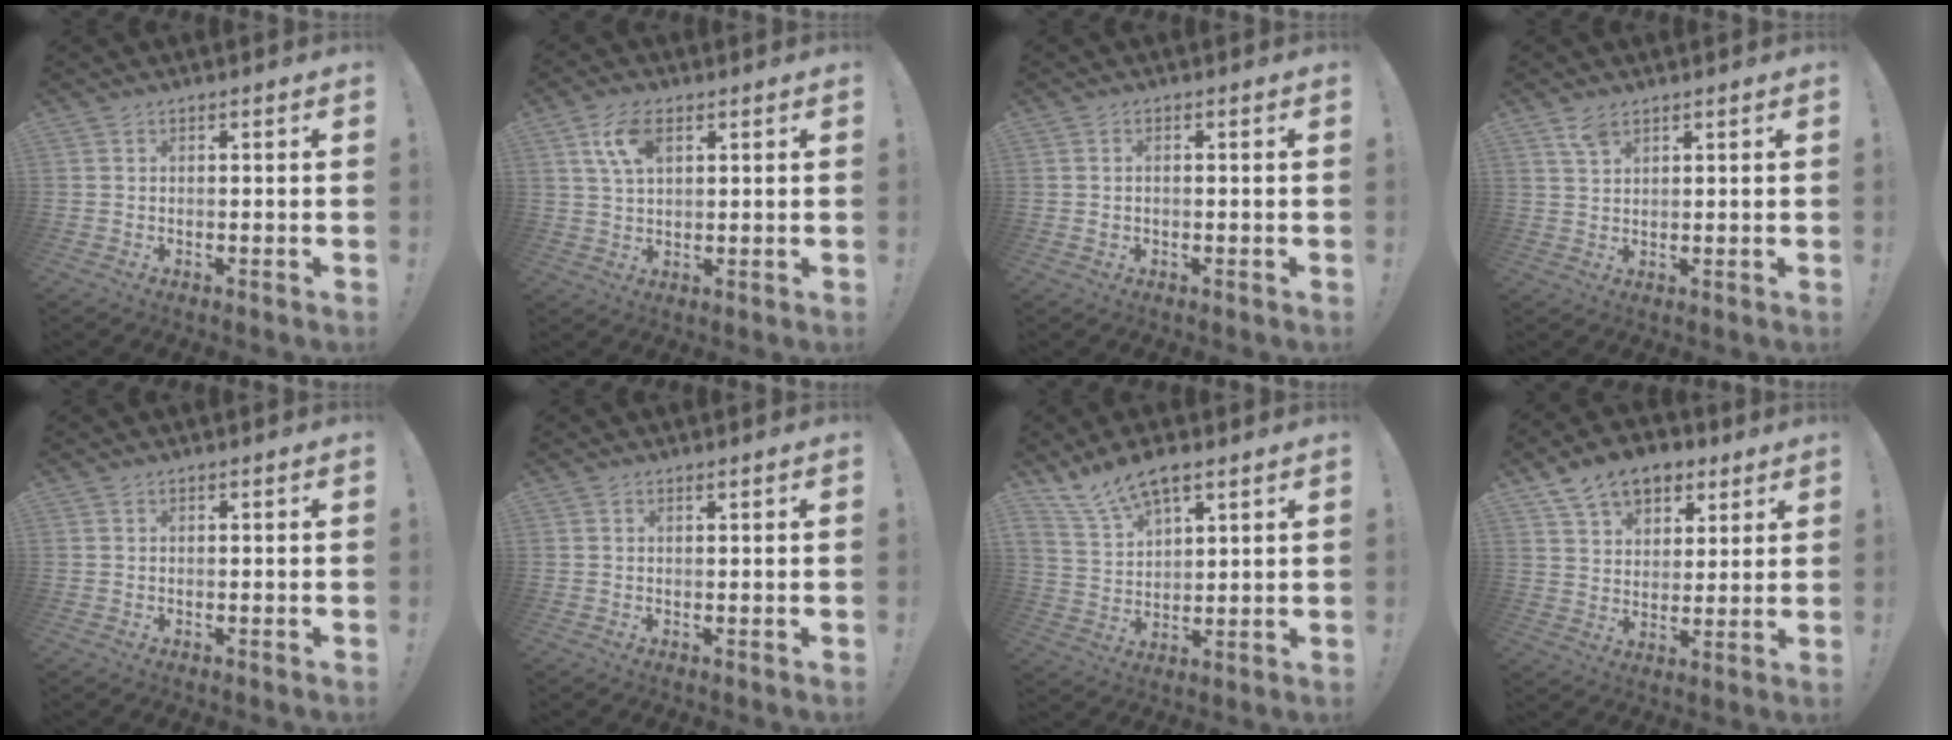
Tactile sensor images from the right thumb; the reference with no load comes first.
{"total": 8.3, "force": [3.6, 4.4, 6.1], "torque": [-0.108, 0.001, 0.067]}
{"total": 0.9, "force": [-0.2, 0.6, 0.7], "torque": [-0.021, 0.006, -0.002]}
{"total": 4.0, "force": [2.8, 1.9, 2.2], "torque": [-0.036, -0.012, 0.051]}
{"total": 0.0}
{"total": 0.6, "force": [0.5, 0.2, 0.2], "torque": [-0.004, -0.001, 0.010]}
{"total": 10.2, "force": [7.7, 4.1, 5.4], "torque": [-0.104, -0.039, 0.146]}
{"total": 12.4, "force": [7.6, 8.0, 5.5], "torque": [-0.094, -0.034, 0.147]}